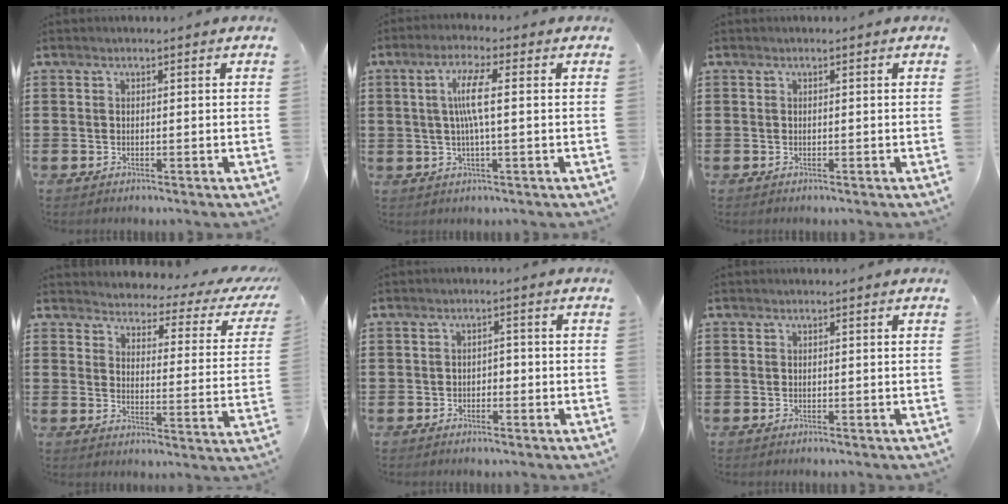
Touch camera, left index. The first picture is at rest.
{"total": 5.7, "force": [0.5, 1.0, 5.6], "torque": [-0.115, 0.001, 0.002]}
{"total": 0.0}
{"total": 2.6, "force": [2.5, 0.6, 0.6], "torque": [-0.025, -0.027, 0.033]}
{"total": 1.5, "force": [-1.1, 0.9, 0.5], "torque": [-0.015, 0.003, -0.026]}
{"total": 0.0}